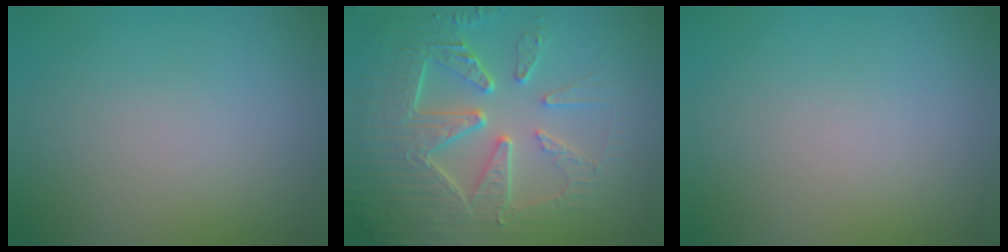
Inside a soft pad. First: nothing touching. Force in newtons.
{"total": 8.6, "press": 6.2, "slide": 6.0}
{"total": 0.0}